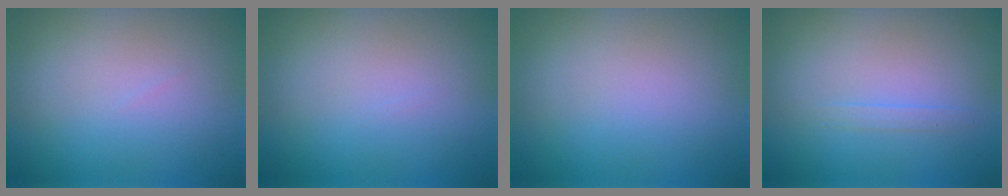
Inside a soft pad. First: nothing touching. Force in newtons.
{"total": 0.0}
{"total": 0.0}
{"total": 0.8, "press": 0.8, "slide": 0.1}